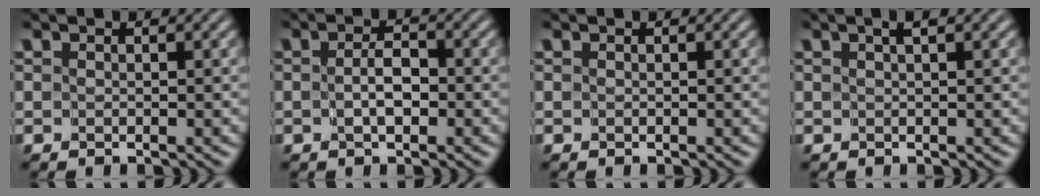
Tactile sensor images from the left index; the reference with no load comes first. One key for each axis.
{"total": 1.9, "fx": -0.6, "fy": 0.8, "fz": 1.7, "tx": -0.033, "ty": -0.002, "tz": -0.011}
{"total": 0.0}
{"total": 1.5, "fx": 0.8, "fy": 0.1, "fz": 1.2, "tx": -0.015, "ty": 0.000, "tz": 0.011}